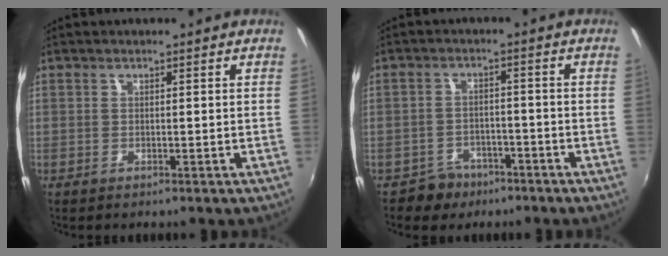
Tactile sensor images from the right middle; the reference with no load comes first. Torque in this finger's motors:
{"motor_torque": [-0.30, 0.00, -0.03, -0.01]}